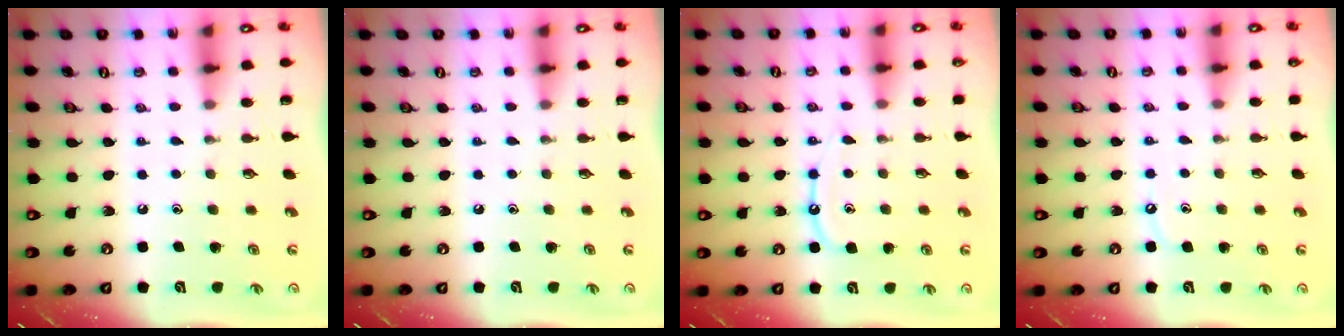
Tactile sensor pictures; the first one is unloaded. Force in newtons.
{"total": 0.0}
{"total": 9.8, "press": 9.7, "slide": 1.0}
{"total": 4.5, "press": 4.4, "slide": 0.6}